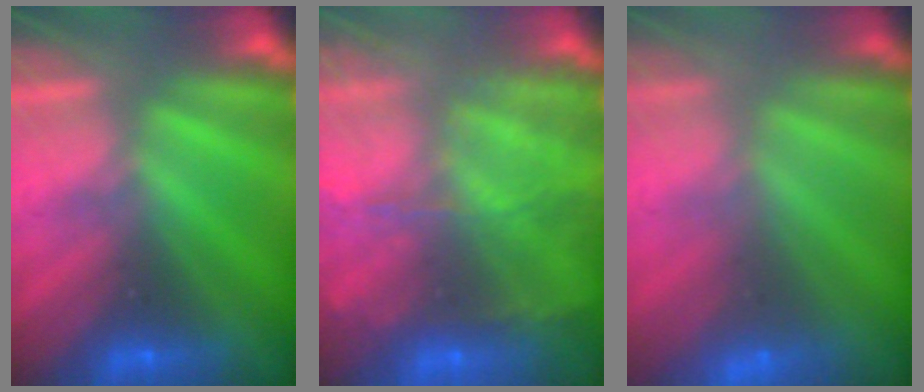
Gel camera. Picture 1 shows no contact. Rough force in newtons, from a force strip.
{"total": 8.2}
{"total": 2.9}